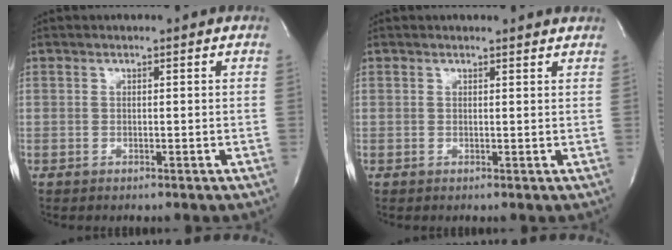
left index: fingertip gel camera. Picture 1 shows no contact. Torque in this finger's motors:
{"motor_torque": [0.75, -0.82, 0.06, 0.00]}